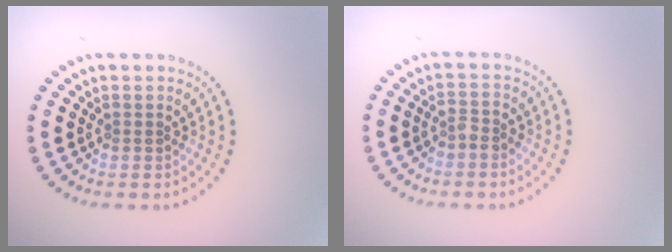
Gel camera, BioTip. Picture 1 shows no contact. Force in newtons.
{"total": 1.3, "press": 1.2, "slide": 0.6}